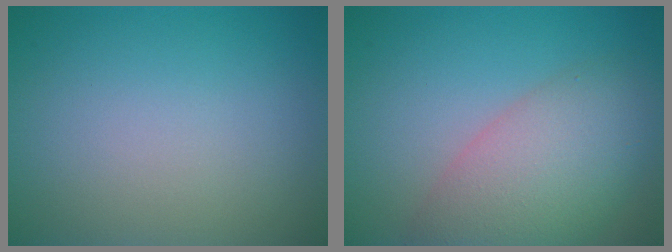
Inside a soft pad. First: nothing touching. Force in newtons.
{"total": 7.4, "press": 7.4, "slide": 0.3}